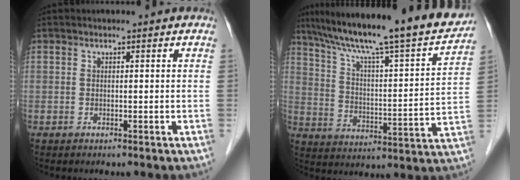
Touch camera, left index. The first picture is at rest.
{"total": 24.3, "force": [20.8, 1.5, 12.4], "torque": [-0.206, -0.017, 0.299]}